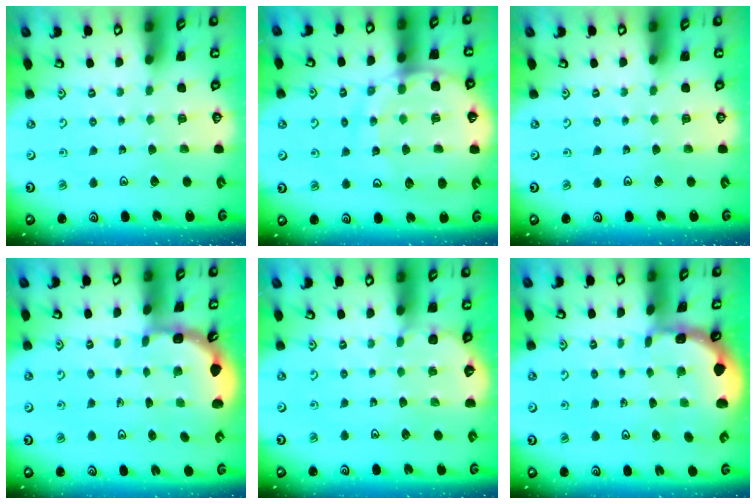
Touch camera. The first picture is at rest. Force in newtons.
{"total": 16.0, "press": 15.9, "slide": 1.9}
{"total": 0.0}
{"total": 1.9, "press": 1.9, "slide": 0.6}
{"total": 3.1, "press": 3.1, "slide": 0.4}
{"total": 1.0, "press": 1.0, "slide": 0.2}